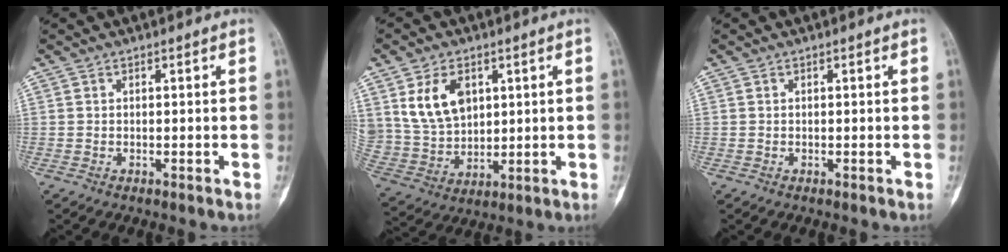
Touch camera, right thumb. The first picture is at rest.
{"total": 11.5, "force": [4.3, 7.9, 7.2], "torque": [-0.115, -0.016, 0.099]}
{"total": 0.0}